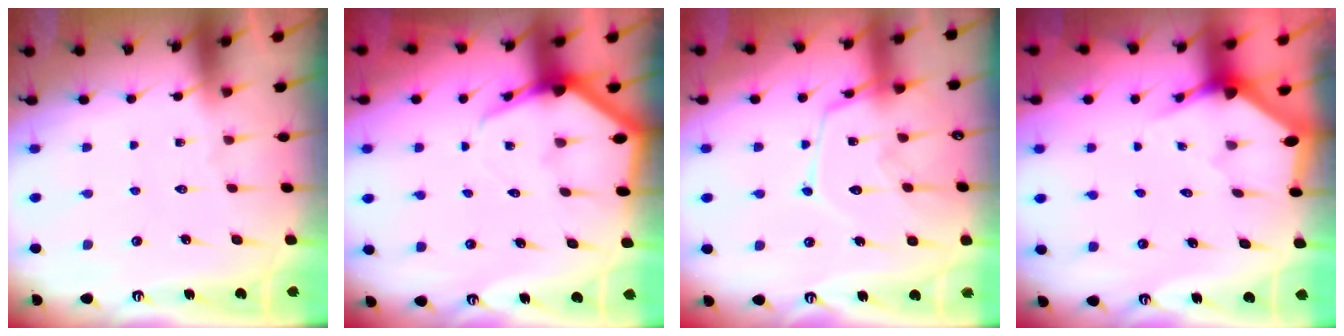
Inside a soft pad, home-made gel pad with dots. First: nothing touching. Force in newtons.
{"total": 5.0, "press": 5.0, "slide": 0.6}
{"total": 12.8, "press": 12.8, "slide": 0.4}
{"total": 3.1, "press": 3.1, "slide": 0.2}